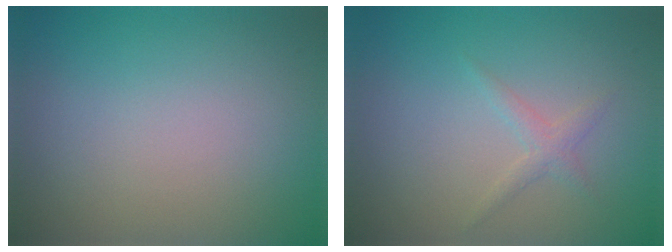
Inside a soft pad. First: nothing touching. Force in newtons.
{"total": 1.2, "press": 1.2, "slide": 0.1}